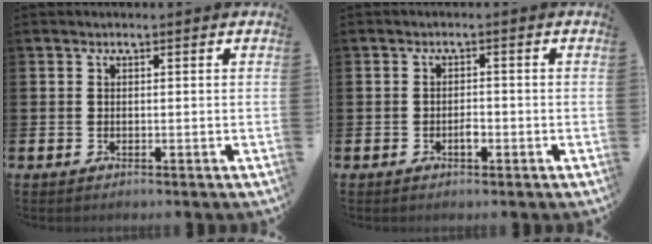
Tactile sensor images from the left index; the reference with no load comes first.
{"total": 1.4, "force": [-0.7, 0.7, 1.1], "torque": [-0.016, -0.001, -0.014]}